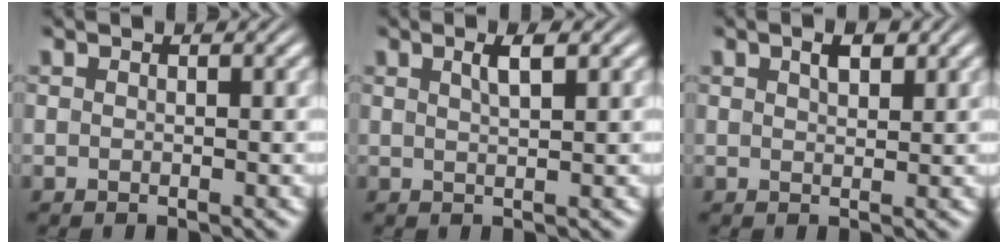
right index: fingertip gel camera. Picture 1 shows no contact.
{"total": 1.6, "force": [0.7, -0.2, 1.5], "torque": [-0.023, 0.000, 0.017]}
{"total": 1.5, "force": [0.8, 0.4, 1.2], "torque": [-0.013, -0.001, 0.016]}